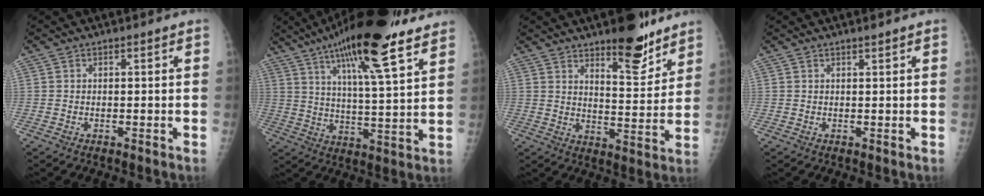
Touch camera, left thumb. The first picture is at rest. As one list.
[{"total": 21.7, "force": [13.7, 4.5, 16.2], "torque": [-0.254, -0.035, 0.219]}, {"total": 11.5, "force": [8.5, 3.7, 6.8], "torque": [-0.071, -0.065, 0.132]}, {"total": 1.1, "force": [0.9, 0.0, 0.7], "torque": [-0.009, -0.005, 0.016]}]